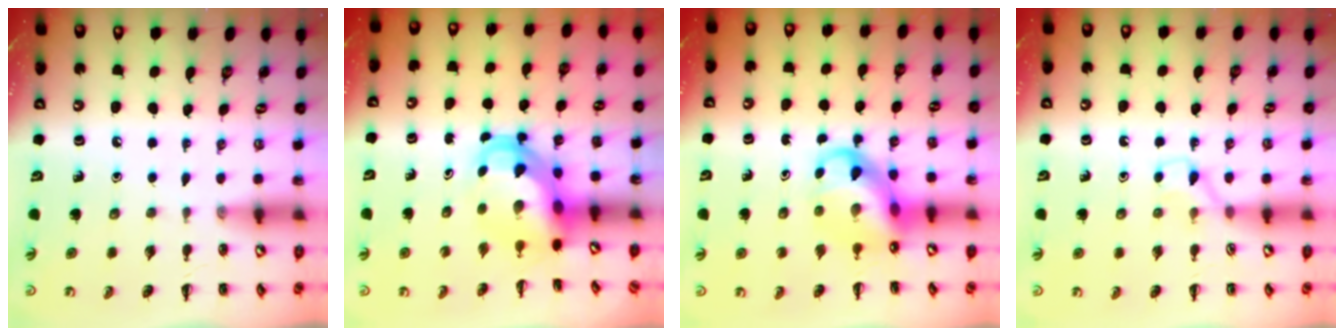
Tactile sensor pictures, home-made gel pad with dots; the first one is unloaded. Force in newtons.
{"total": 5.7, "press": 5.6, "slide": 1.3}
{"total": 8.7, "press": 8.3, "slide": 2.5}
{"total": 3.3, "press": 3.1, "slide": 1.2}